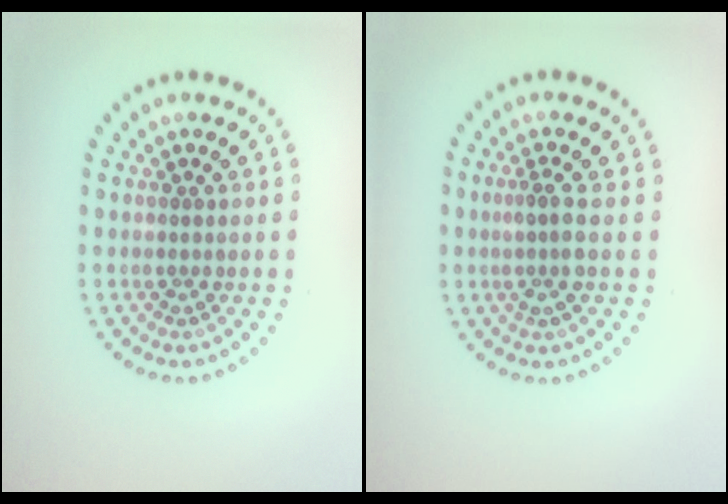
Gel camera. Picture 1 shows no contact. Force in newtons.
{"total": 1.9, "press": 1.4, "slide": 1.2}